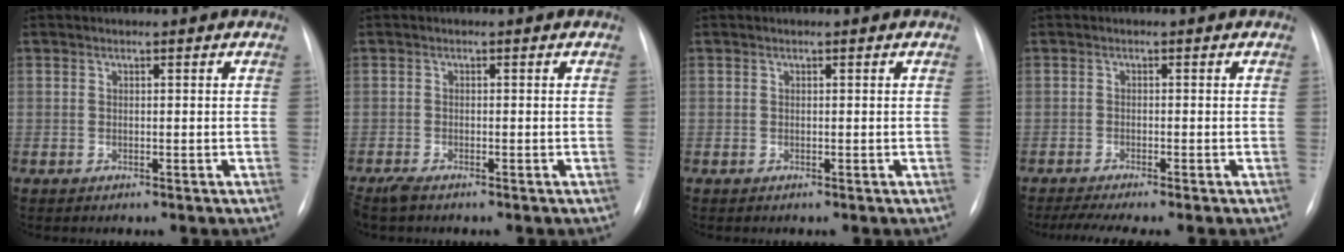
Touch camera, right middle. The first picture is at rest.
{"total": 2.6, "force": [-2.0, 0.6, 1.5], "torque": [-0.035, -0.009, -0.035]}
{"total": 0.0}
{"total": 5.9, "force": [-4.8, 0.1, 3.5], "torque": [-0.053, -0.010, -0.075]}